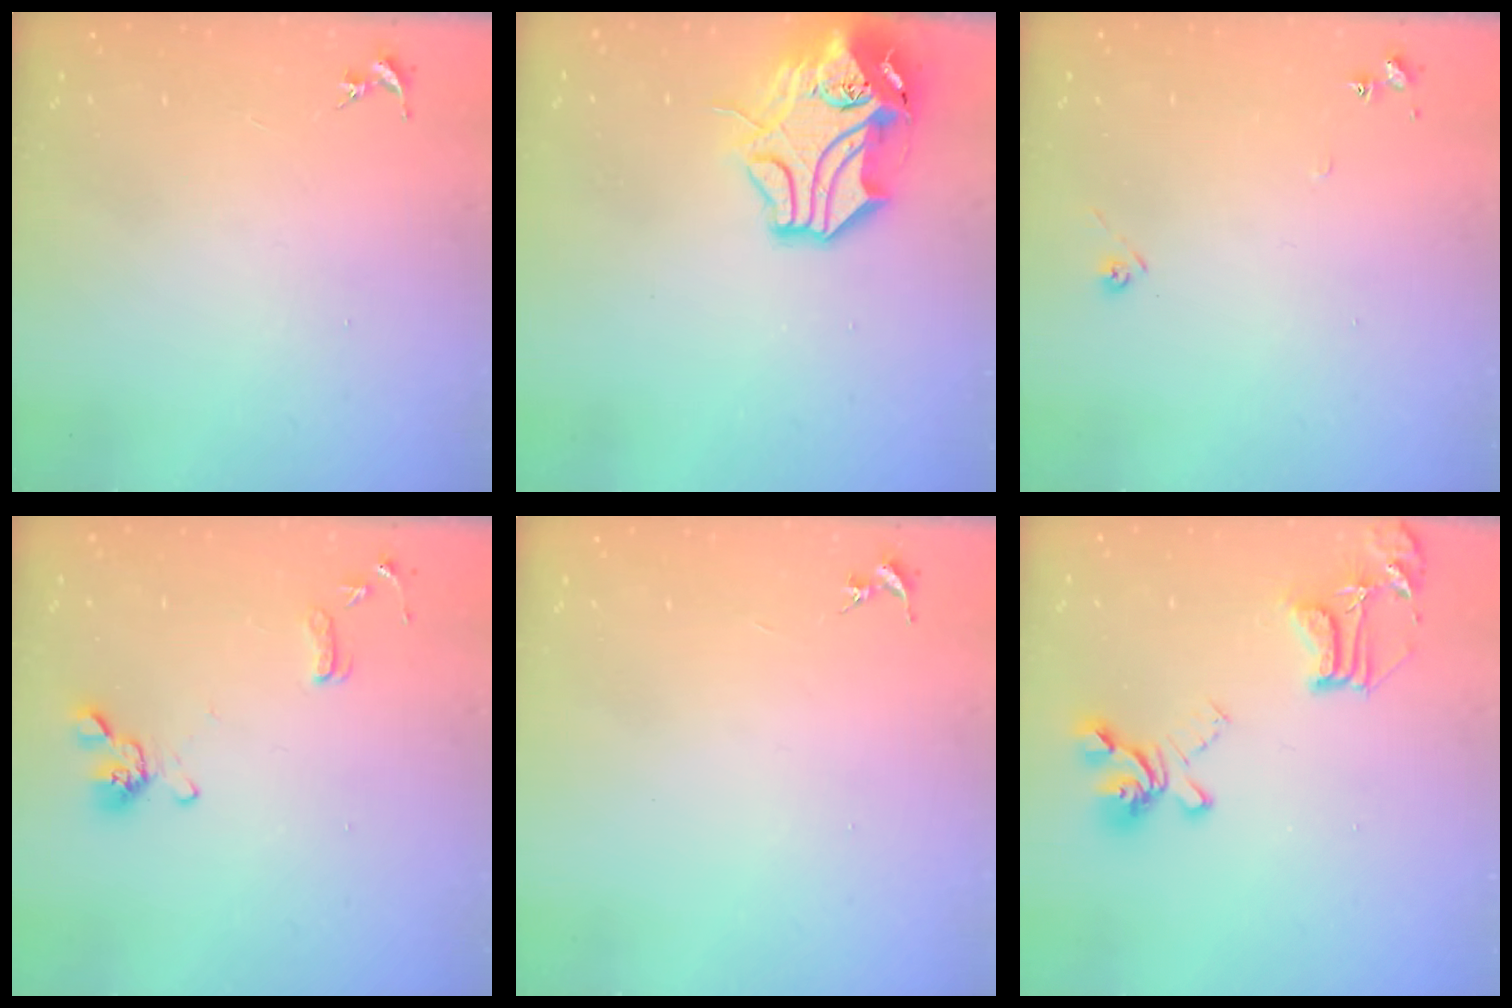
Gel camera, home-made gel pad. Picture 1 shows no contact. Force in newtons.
{"total": 14.5, "press": 14.3, "slide": 1.9}
{"total": 6.2, "press": 6.2, "slide": 0.6}
{"total": 11.5, "press": 11.3, "slide": 1.8}
{"total": 0.0}
{"total": 17.0, "press": 17.0, "slide": 1.4}